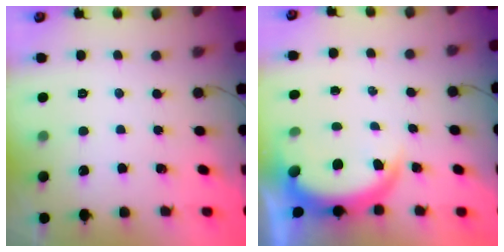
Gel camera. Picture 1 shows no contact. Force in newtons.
{"total": 4.6, "press": 4.6, "slide": 0.3}